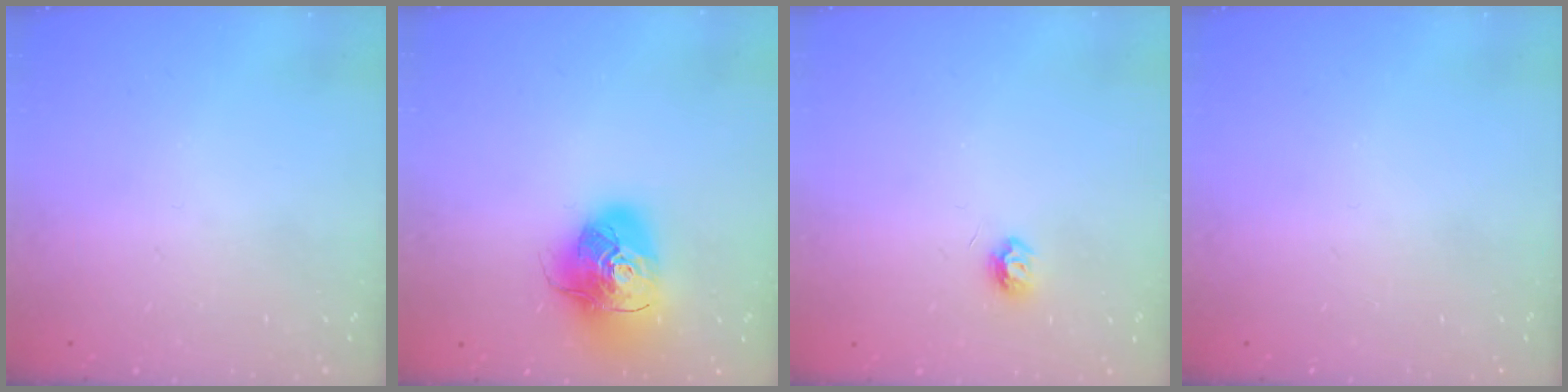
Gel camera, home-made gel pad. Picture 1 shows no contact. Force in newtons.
{"total": 15.9, "press": 15.8, "slide": 2.3}
{"total": 4.7, "press": 4.7, "slide": 0.5}
{"total": 0.0}